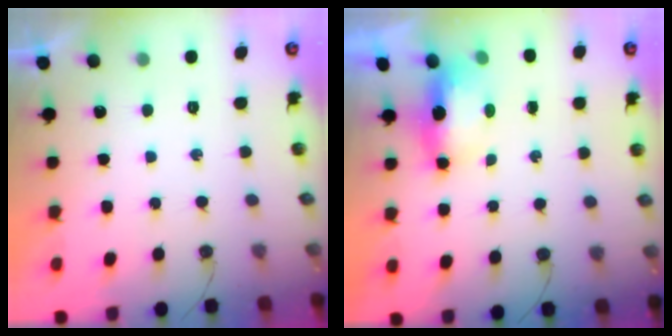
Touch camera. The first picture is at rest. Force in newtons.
{"total": 12.3, "press": 7.4, "slide": 9.8}